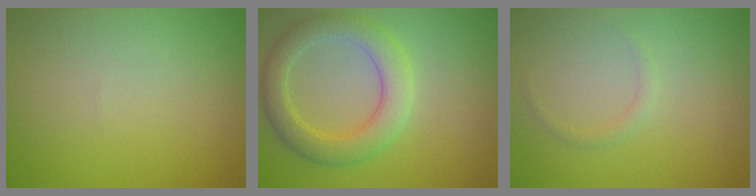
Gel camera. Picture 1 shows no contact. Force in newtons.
{"total": 4.6, "press": 4.6, "slide": 0.2}
{"total": 0.8, "press": 0.8, "slide": 0.2}